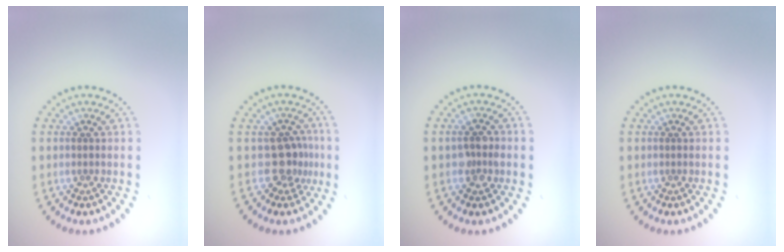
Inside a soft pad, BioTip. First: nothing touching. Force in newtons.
{"total": 2.3, "press": 1.9, "slide": 1.4}
{"total": 2.1, "press": 2.0, "slide": 0.2}
{"total": 0.0}